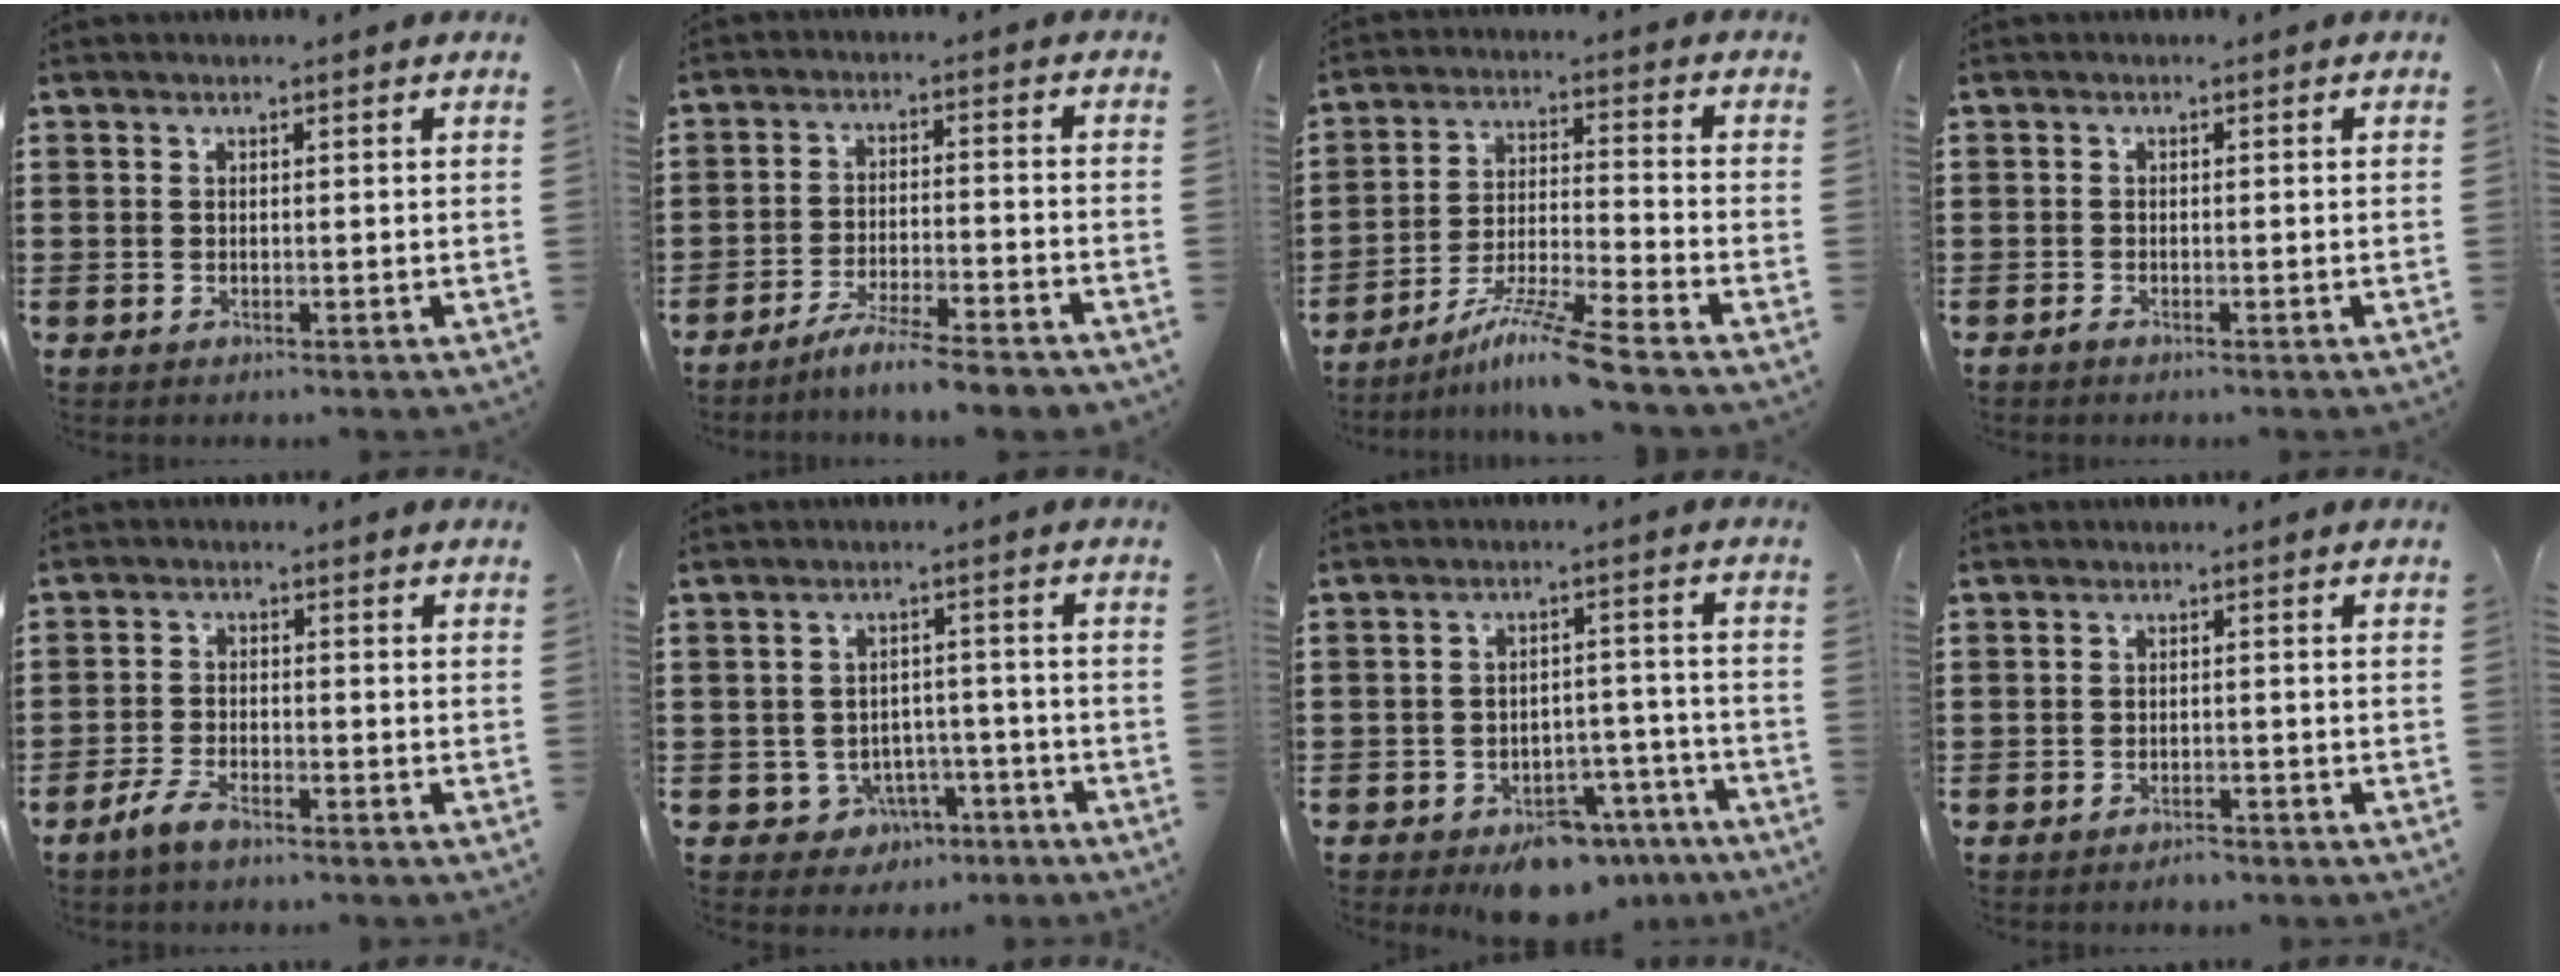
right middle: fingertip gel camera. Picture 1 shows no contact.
{"total": 5.5, "force": [-5.0, -0.4, 2.2], "torque": [-0.049, -0.013, -0.097]}
{"total": 8.6, "force": [-7.0, -0.8, 4.9], "torque": [-0.097, -0.013, -0.135]}
{"total": 0.6, "force": [-0.5, 0.1, 0.2], "torque": [-0.006, -0.004, -0.009]}
{"total": 3.6, "force": [-2.7, 1.0, 2.1], "torque": [-0.057, 0.000, -0.059]}
{"total": 3.8, "force": [-2.7, 2.5, 0.9], "torque": [-0.028, 0.008, -0.055]}
{"total": 6.7, "force": [-5.6, 2.6, 2.7], "torque": [-0.034, 0.027, -0.101]}
{"total": 1.6, "force": [-1.5, 0.3, 0.0], "torque": [-0.006, 0.001, -0.033]}